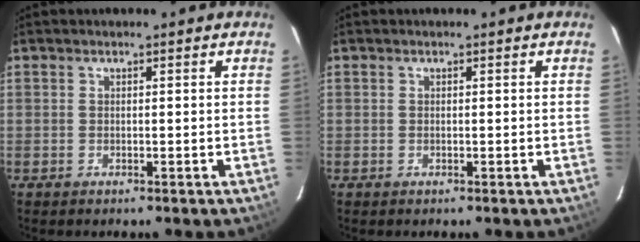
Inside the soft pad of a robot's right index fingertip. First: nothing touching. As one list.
[{"total": 0.0}]